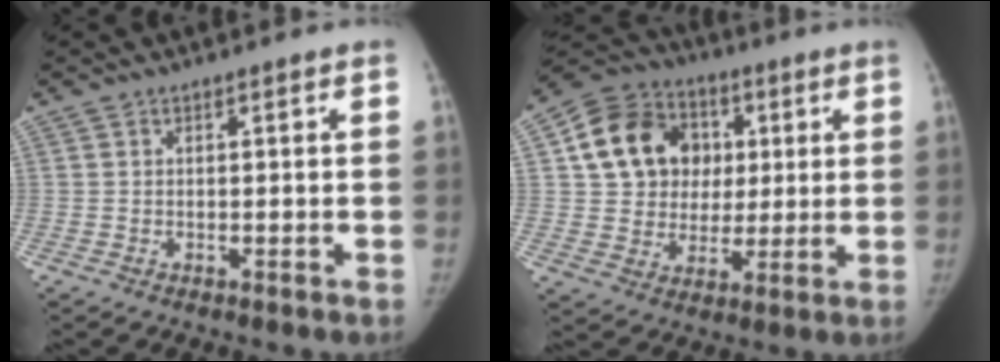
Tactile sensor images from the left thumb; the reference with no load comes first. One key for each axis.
{"total": 16.7, "fx": 3.8, "fy": 14.3, "fz": 7.6, "tx": -0.106, "ty": 0.014, "tz": 0.066}